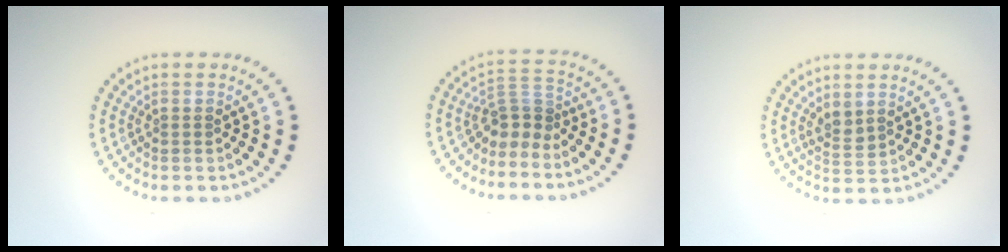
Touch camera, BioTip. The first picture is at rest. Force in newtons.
{"total": 2.7, "press": 1.8, "slide": 2.0}
{"total": 1.5, "press": 1.2, "slide": 0.8}